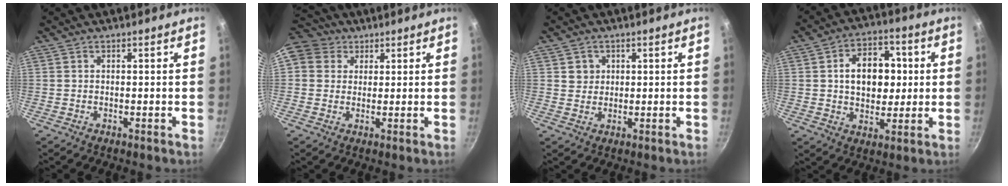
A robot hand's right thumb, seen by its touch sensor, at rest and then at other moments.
{"total": 10.0, "force": [4.0, 8.4, 3.8], "torque": [-0.059, 0.014, 0.061]}
{"total": 2.8, "force": [0.9, 2.6, 0.5], "torque": [0.010, 0.005, 0.014]}
{"total": 12.9, "force": [1.6, 9.3, 8.8], "torque": [-0.090, 0.010, 0.022]}